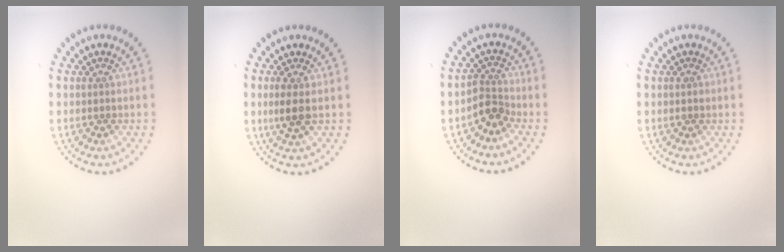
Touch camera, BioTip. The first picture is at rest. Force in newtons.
{"total": 1.8, "press": 1.6, "slide": 0.9}
{"total": 2.4, "press": 1.8, "slide": 1.6}
{"total": 0.8, "press": 0.7, "slide": 0.1}